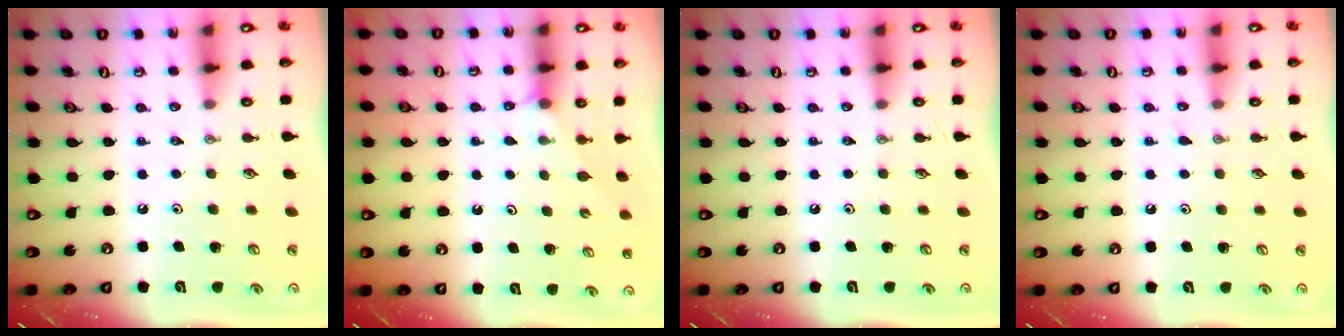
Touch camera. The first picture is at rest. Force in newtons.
{"total": 2.9, "press": 2.9, "slide": 0.4}
{"total": 0.0}
{"total": 4.6, "press": 4.5, "slide": 0.5}